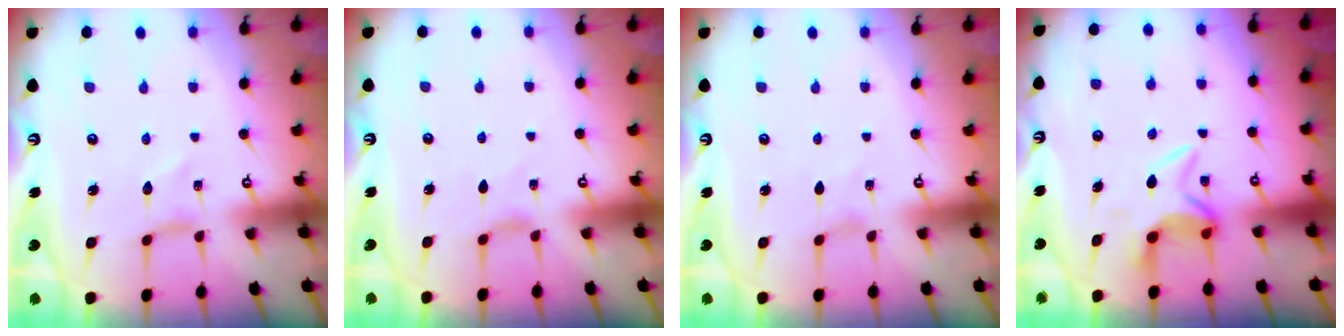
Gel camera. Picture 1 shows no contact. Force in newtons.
{"total": 1.7, "press": 1.6, "slide": 0.4}
{"total": 0.0}
{"total": 7.7, "press": 7.6, "slide": 1.2}